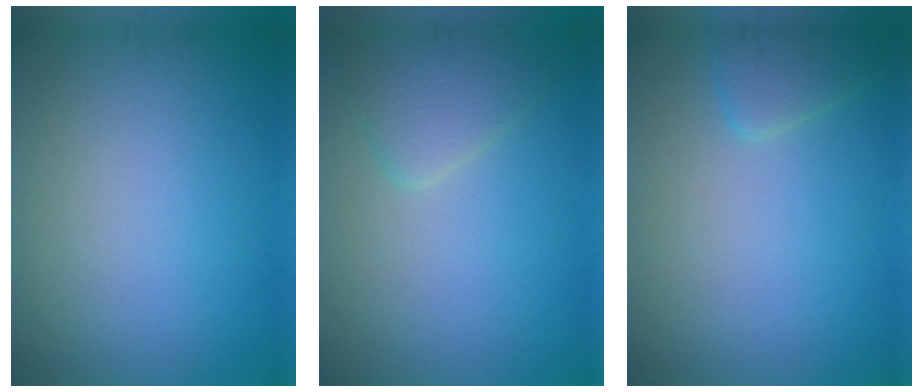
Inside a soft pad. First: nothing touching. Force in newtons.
{"total": 2.4, "press": 2.4, "slide": 0.2}
{"total": 1.8, "press": 1.8, "slide": 0.2}